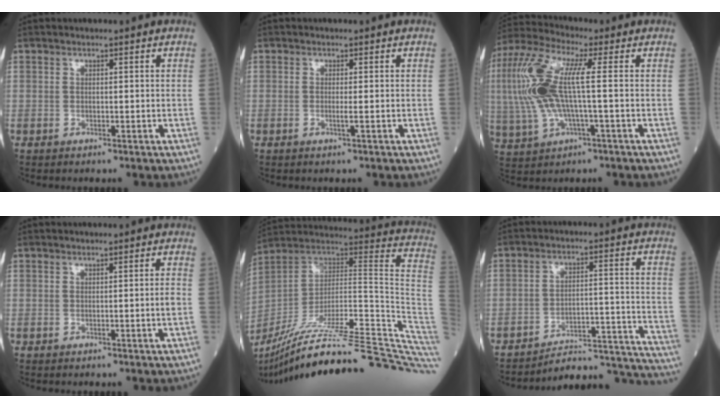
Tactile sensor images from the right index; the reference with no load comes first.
{"total": 1.1, "force": [-0.2, -0.3, 1.0], "torque": [-0.022, -0.002, -0.006]}
{"total": 13.1, "force": [0.8, 2.7, 12.8], "torque": [-0.300, 0.023, 0.012]}
{"total": 1.1, "force": [-0.3, -0.4, 1.0], "torque": [-0.013, -0.002, -0.004]}
{"total": 38.8, "force": [-31.7, 2.0, 22.3], "torque": [-0.209, -0.029, -0.447]}
{"total": 17.7, "force": [-17.6, 0.9, 1.8], "torque": [0.021, 0.048, -0.232]}